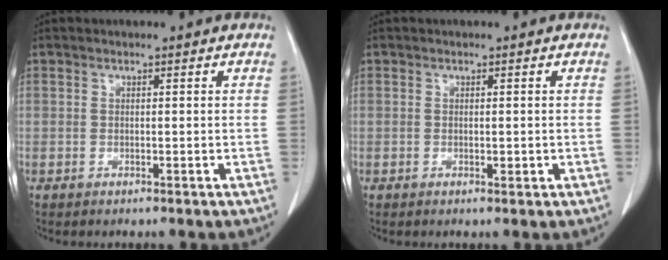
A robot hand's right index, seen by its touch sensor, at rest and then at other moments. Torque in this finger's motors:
{"motor_torque": [-0.11, 0.22, -0.01, 0.01]}